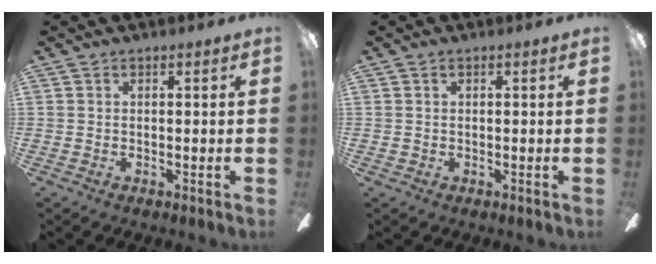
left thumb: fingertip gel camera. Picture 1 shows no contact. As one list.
[{"total": 0.6, "force": [0.2, 0.6, 0.3], "torque": [-0.006, 0.005, 0.003]}]